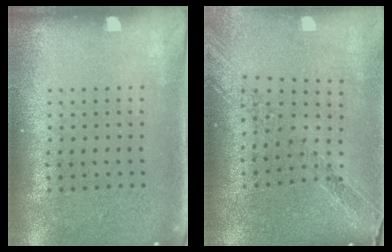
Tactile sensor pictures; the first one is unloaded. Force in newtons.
{"total": 1.1, "press": 1.1, "slide": 0.1}